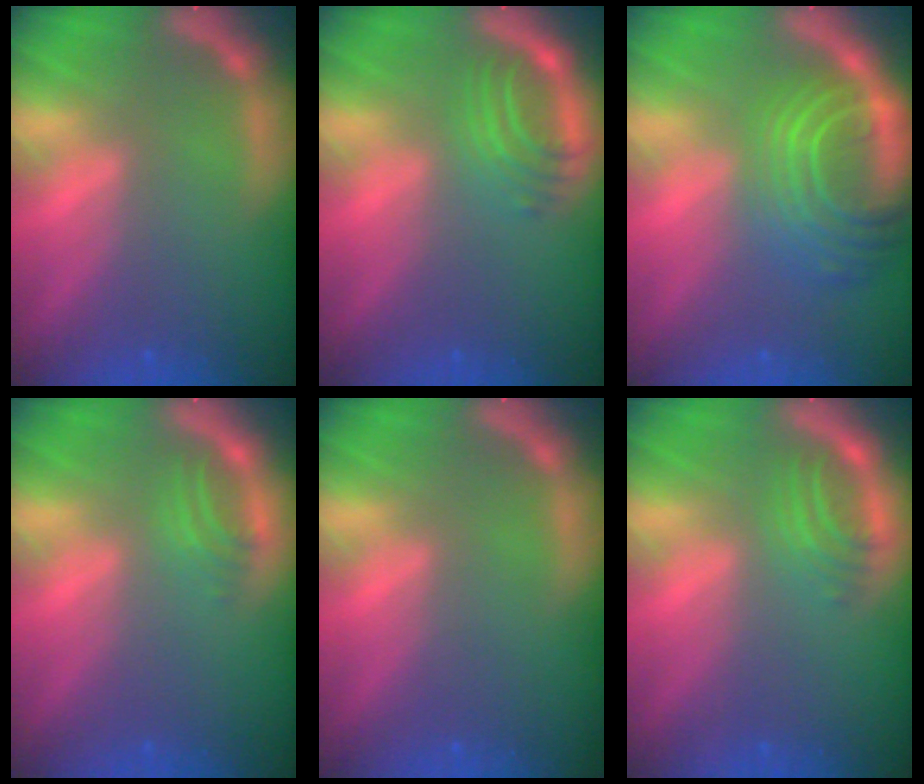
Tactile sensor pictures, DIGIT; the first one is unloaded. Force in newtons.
{"total": 4.0}
{"total": 10.0}
{"total": 2.0}
{"total": 0.0}
{"total": 2.9}